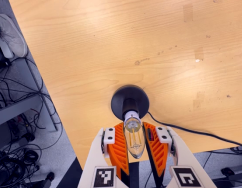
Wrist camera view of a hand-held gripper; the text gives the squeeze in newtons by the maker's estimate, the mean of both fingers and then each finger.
{"total": 14.7, "left": 14.8, "right": 14.7}